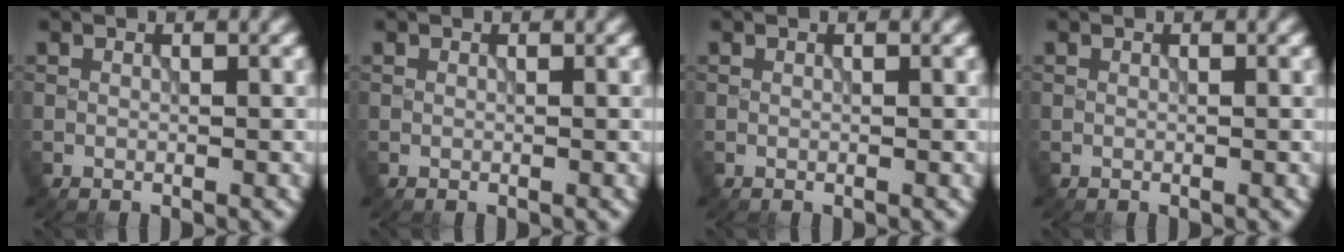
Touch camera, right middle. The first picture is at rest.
{"total": 0.0}
{"total": 0.0}
{"total": 0.0}